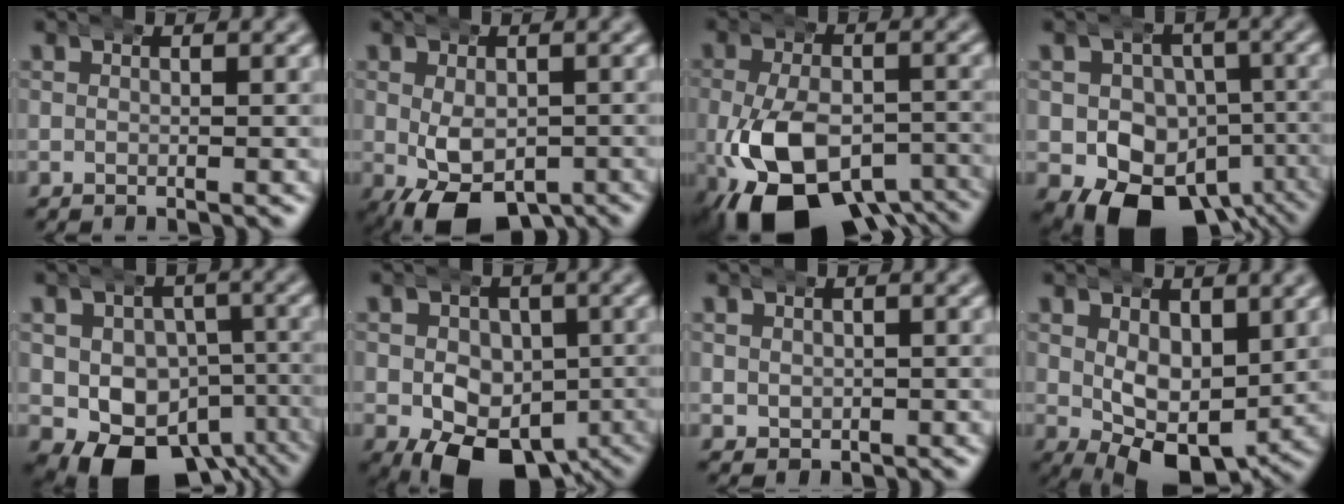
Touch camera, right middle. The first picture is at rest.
{"total": 6.7, "force": [-3.3, 3.6, 4.5], "torque": [-0.089, -0.032, -0.036]}
{"total": 12.7, "force": [-6.6, 7.2, 8.2], "torque": [-0.158, -0.041, -0.092]}
{"total": 12.1, "force": [-5.6, 8.8, 6.2], "torque": [-0.102, -0.056, -0.074]}
{"total": 10.8, "force": [-4.9, 7.8, 5.6], "torque": [-0.100, -0.059, -0.059]}
{"total": 9.8, "force": [-4.4, 6.6, 5.8], "torque": [-0.092, -0.044, -0.053]}
{"total": 1.5, "force": [0.3, 1.5, 0.3], "torque": [-0.017, -0.010, 0.014]}
{"total": 5.9, "force": [-0.2, 3.1, 5.0], "torque": [-0.077, -0.035, 0.013]}